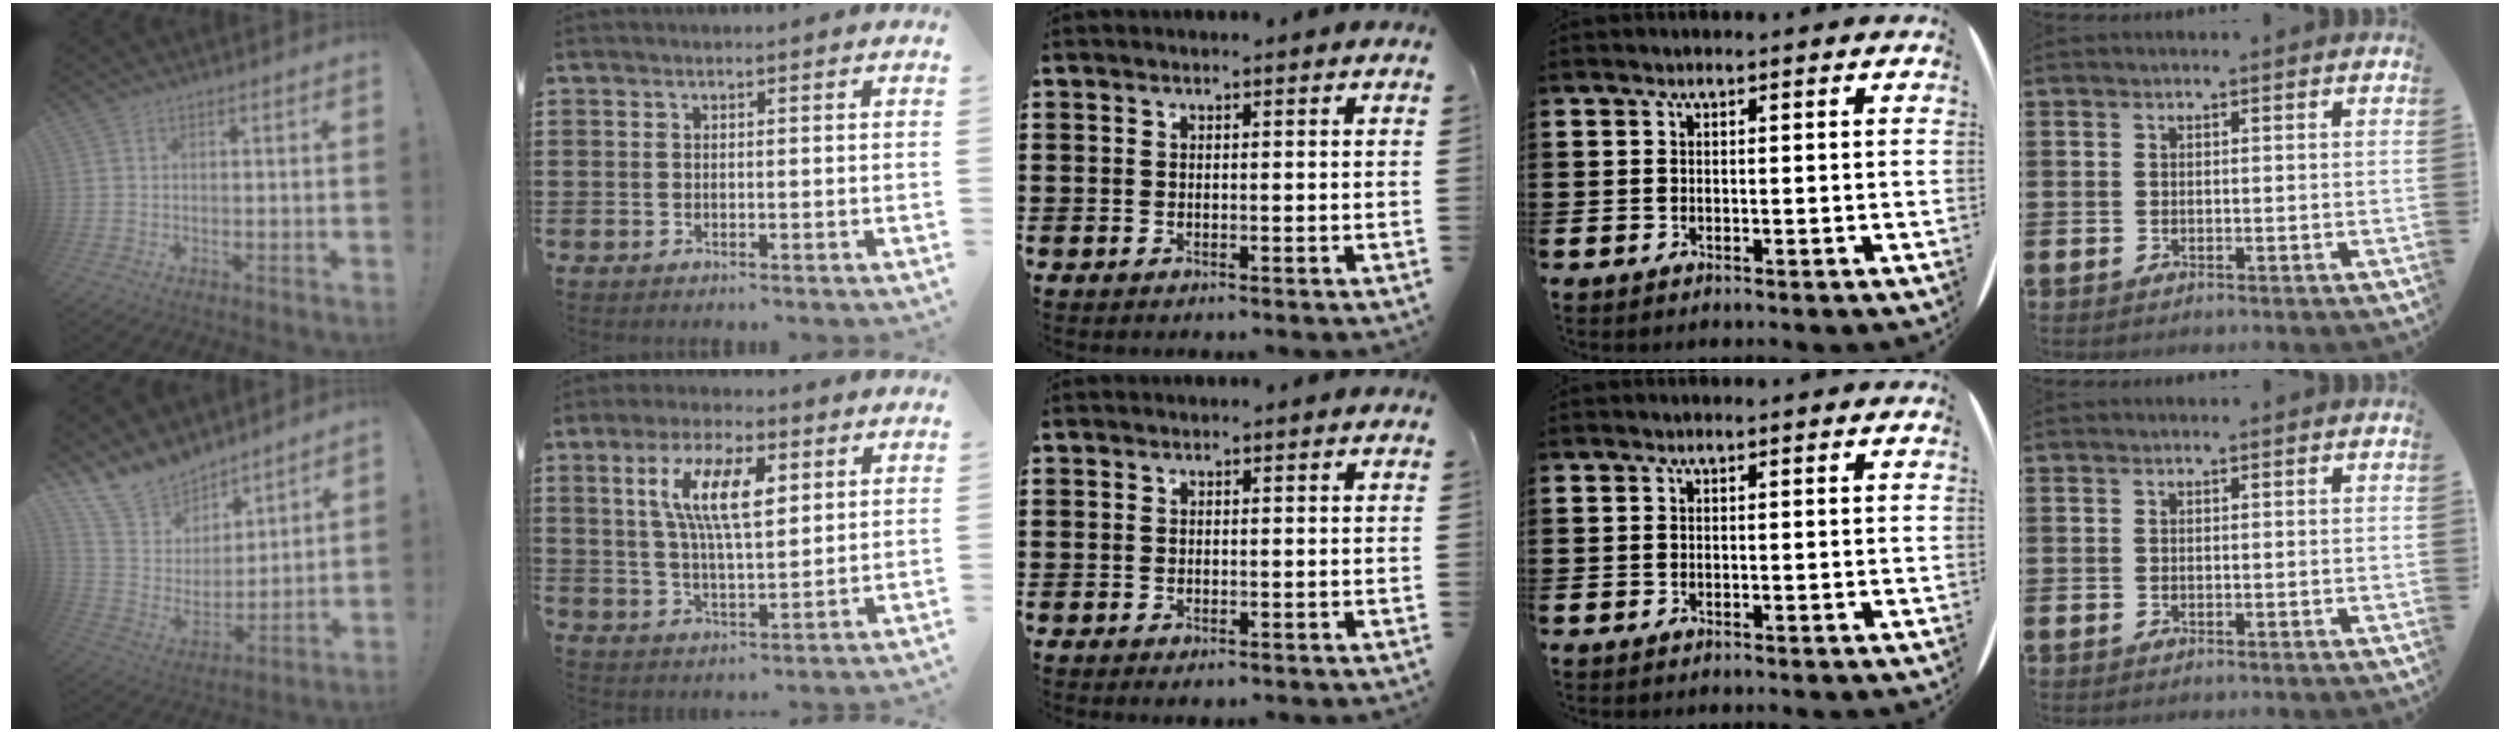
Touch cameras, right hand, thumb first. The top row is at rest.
{"thumb": {"total": 13.4, "force": [11.7, 6.2, 1.9], "torque": [-0.063, -0.097, 0.225]}, "index": {"total": 9.9, "force": [3.5, 3.5, 8.7], "torque": [-0.176, 0.013, 0.059]}}